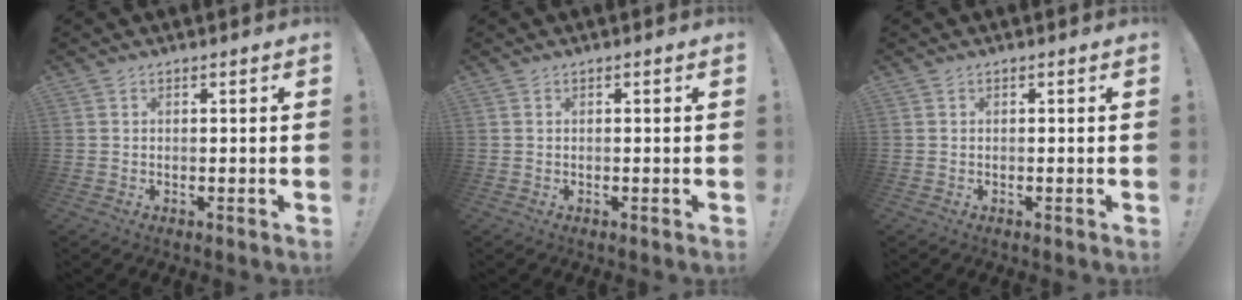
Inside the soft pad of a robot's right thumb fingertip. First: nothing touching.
{"total": 0.0}
{"total": 0.0}